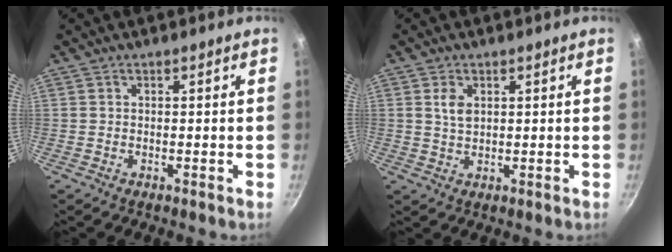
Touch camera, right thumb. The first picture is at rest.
{"total": 3.2, "force": [1.0, 2.1, 2.2], "torque": [-0.036, -0.004, 0.020]}